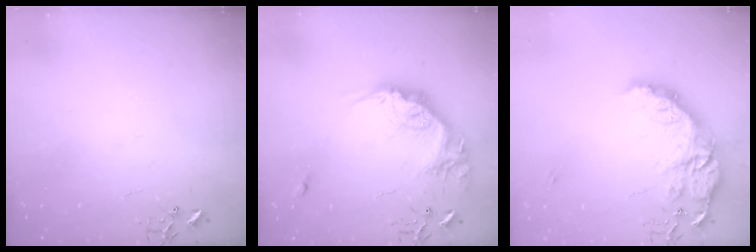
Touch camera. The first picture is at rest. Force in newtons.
{"total": 20.9, "press": 20.9, "slide": 1.4}
{"total": 16.9, "press": 16.9, "slide": 0.5}